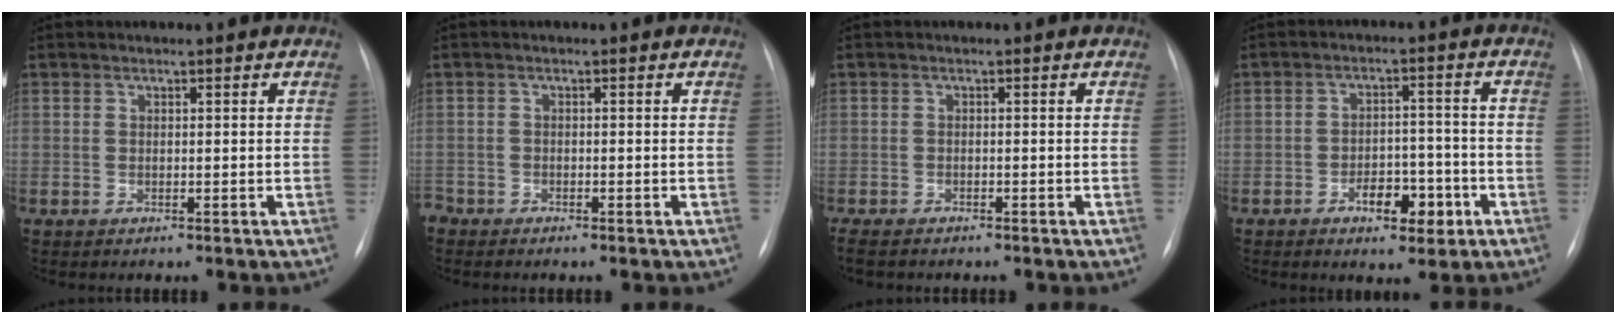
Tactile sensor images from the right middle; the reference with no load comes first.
{"total": 1.7, "force": [-1.5, 0.8, 0.0], "torque": [0.000, 0.000, -0.026]}
{"total": 4.3, "force": [-3.6, 1.4, 1.9], "torque": [-0.034, -0.012, -0.051]}
{"total": 6.4, "force": [-3.1, 3.1, 4.6], "torque": [-0.069, 0.014, -0.042]}